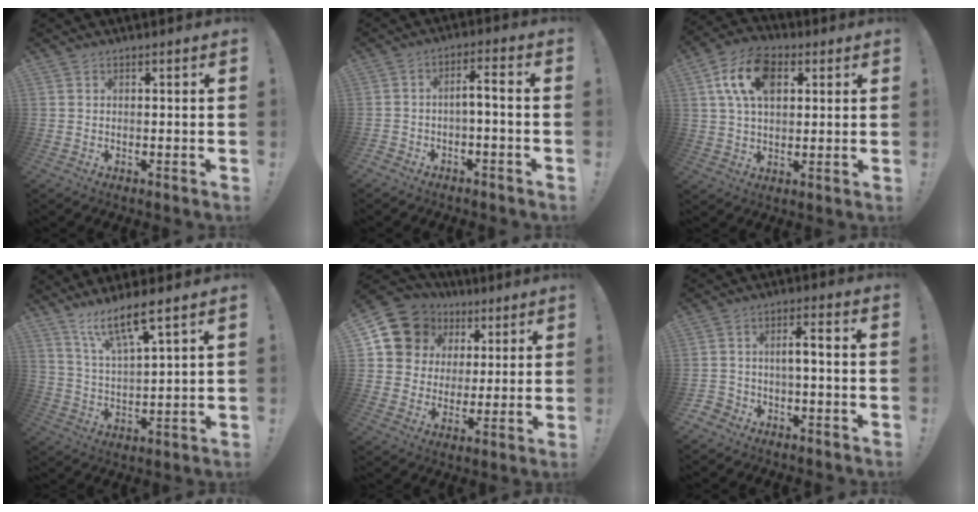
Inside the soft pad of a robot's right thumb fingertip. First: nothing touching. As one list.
[{"total": 4.6, "force": [-2.9, 0.9, 3.4], "torque": [-0.055, 0.007, -0.055]}, {"total": 14.0, "force": [5.0, 8.8, 9.7], "torque": [-0.167, 0.004, 0.094]}, {"total": 10.9, "force": [8.0, 1.5, 7.2], "torque": [-0.123, -0.043, 0.134]}, {"total": 12.8, "force": [5.9, 10.7, 3.8], "torque": [-0.063, -0.033, 0.129]}, {"total": 4.6, "force": [-2.6, 2.1, 3.1], "torque": [-0.061, 0.006, -0.053]}]